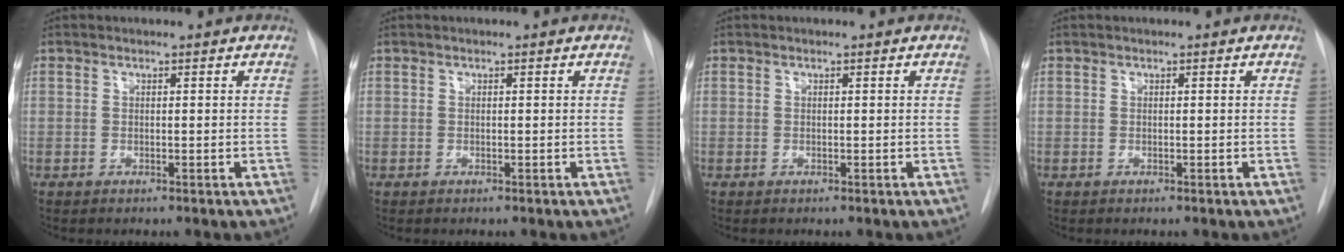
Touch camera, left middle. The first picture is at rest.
{"total": 0.0}
{"total": 0.0}
{"total": 0.0}